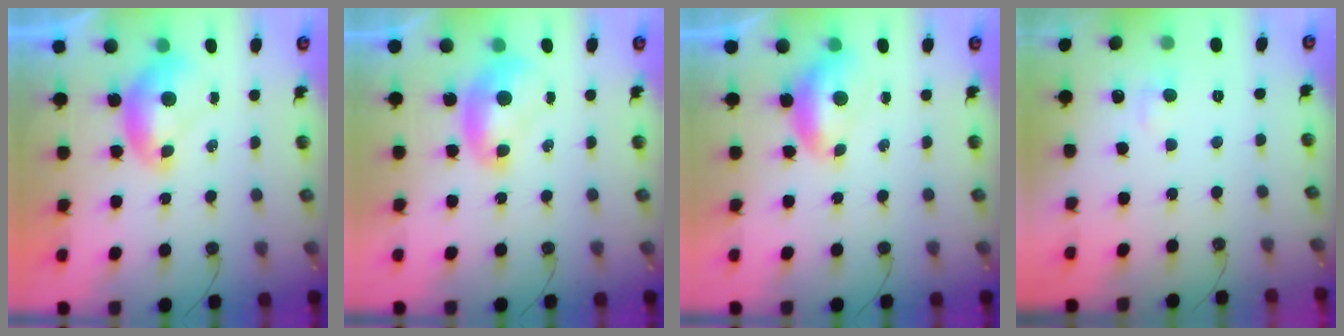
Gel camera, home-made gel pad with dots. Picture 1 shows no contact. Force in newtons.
{"total": 1.2, "press": 1.2, "slide": 0.0}
{"total": 0.6, "press": 0.0, "slide": 0.6}
{"total": 1.5, "press": 1.2, "slide": 0.8}